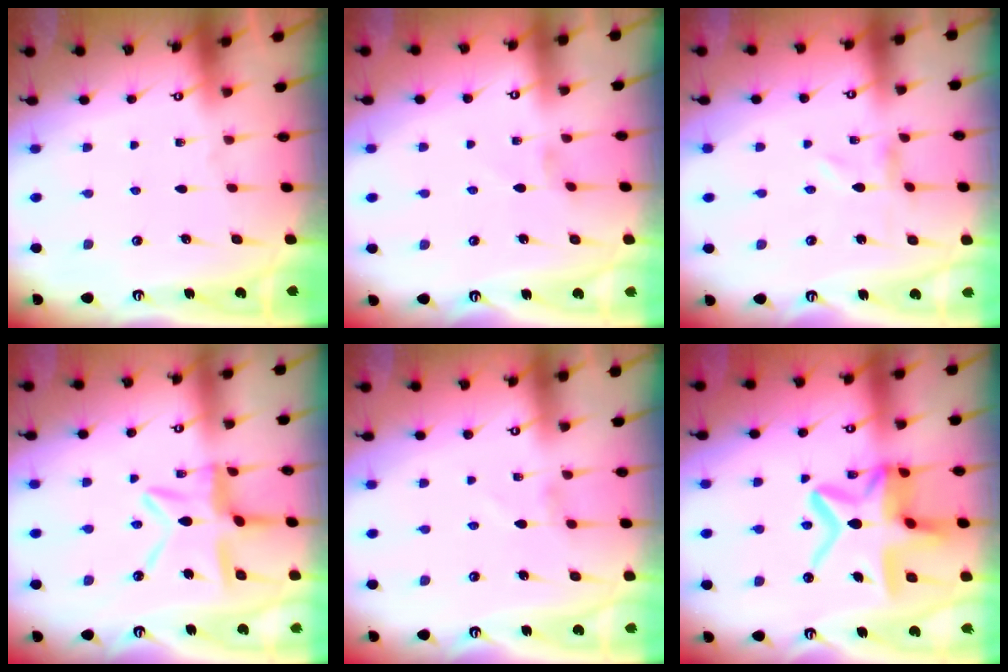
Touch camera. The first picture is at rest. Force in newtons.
{"total": 0.5, "press": 0.5, "slide": 0.2}
{"total": 0.0}
{"total": 11.9, "press": 11.8, "slide": 1.1}
{"total": 0.0}
{"total": 17.3, "press": 17.2, "slide": 1.7}